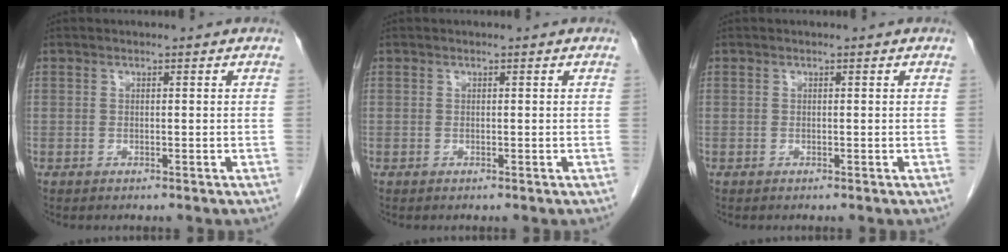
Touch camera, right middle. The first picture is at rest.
{"total": 0.0}
{"total": 0.0}